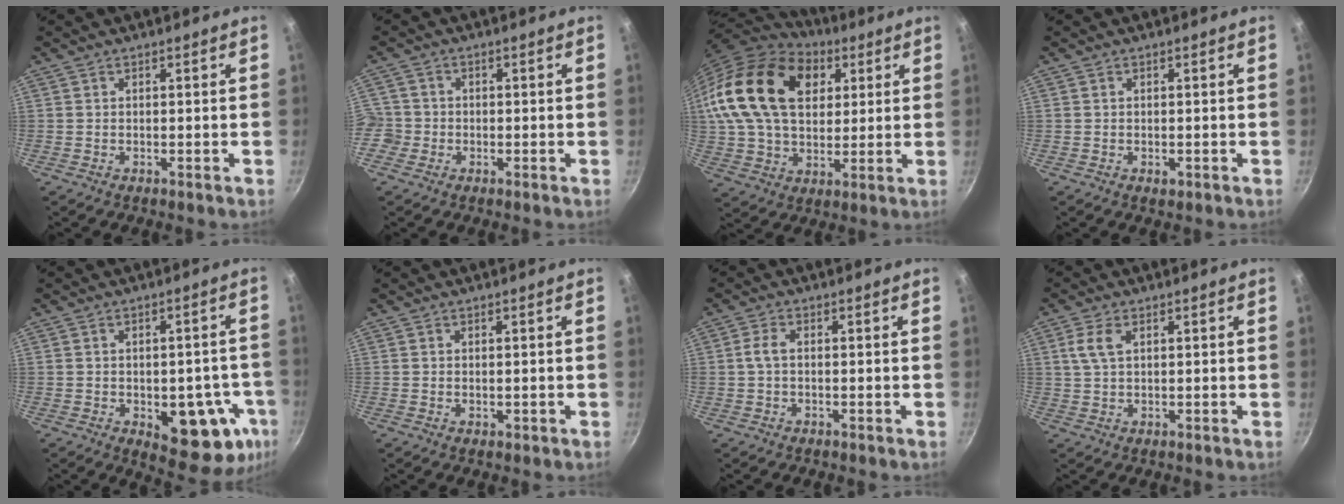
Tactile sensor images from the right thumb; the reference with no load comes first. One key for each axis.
{"total": 4.7, "fx": -1.5, "fy": 4.3, "fz": 1.2, "tx": -0.013, "ty": 0.017, "tz": -0.031}
{"total": 24.4, "fx": 7.8, "fy": 16.1, "fz": 16.6, "tx": -0.276, "ty": -0.001, "tz": 0.134}
{"total": 1.0, "fx": -0.3, "fy": 0.7, "fz": 0.7, "tx": -0.006, "ty": 0.000, "tz": -0.003}
{"total": 14.7, "fx": -4.4, "fy": 7.7, "fz": 11.7, "tx": -0.083, "ty": 0.006, "tz": -0.047}
{"total": 0.6, "fx": 0.0, "fy": 0.3, "fz": 0.5, "tx": -0.005, "ty": -0.001, "tz": 0.001}
{"total": 2.7, "fx": 0.0, "fy": 1.3, "fz": 2.4, "tx": -0.057, "ty": 0.008, "tz": -0.003}
{"total": 4.3, "fx": 1.6, "fy": 2.3, "fz": 3.3, "tx": -0.068, "ty": 0.002, "tz": 0.031}